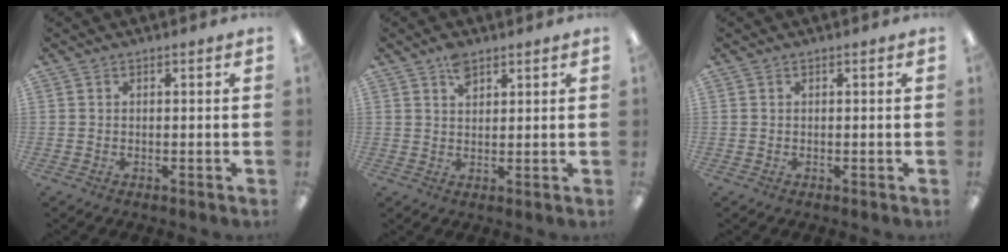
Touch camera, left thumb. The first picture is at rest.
{"total": 4.0, "force": [2.7, 2.1, 2.0], "torque": [-0.031, -0.007, 0.046]}
{"total": 0.0}